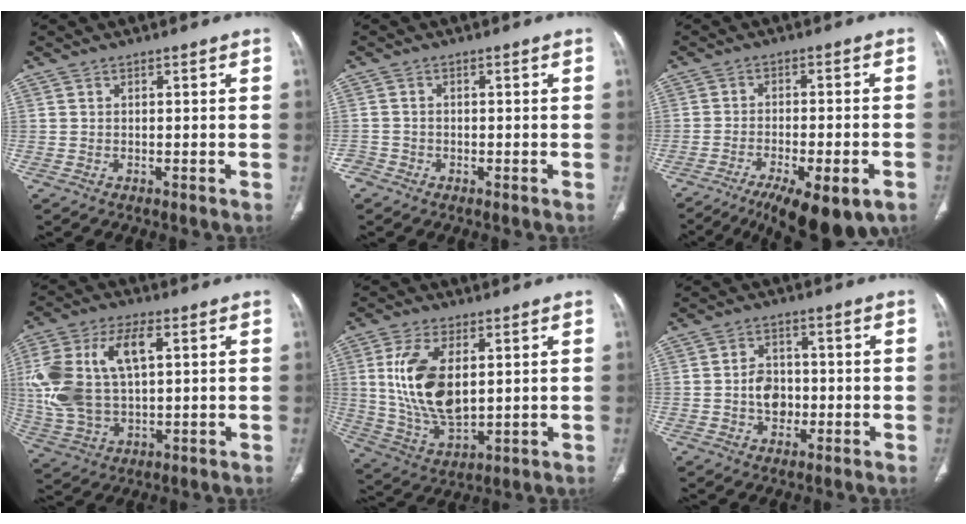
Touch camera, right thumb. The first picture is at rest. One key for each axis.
{"total": 2.0, "fx": -1.3, "fy": 1.6, "fz": 0.0, "tx": 0.002, "ty": 0.009, "tz": -0.029}
{"total": 15.2, "fx": -9.5, "fy": 4.7, "fz": 10.9, "tx": -0.147, "ty": 0.019, "tz": -0.142}
{"total": 18.0, "fx": 3.6, "fy": 9.8, "fz": 14.7, "tx": -0.315, "ty": 0.011, "tz": 0.071}
{"total": 14.9, "fx": 2.9, "fy": 7.7, "fz": 12.3, "tx": -0.240, "ty": -0.018, "tz": 0.068}
{"total": 5.8, "fx": -0.9, "fy": 4.5, "fz": 3.5, "tx": -0.035, "ty": 0.013, "tz": -0.017}